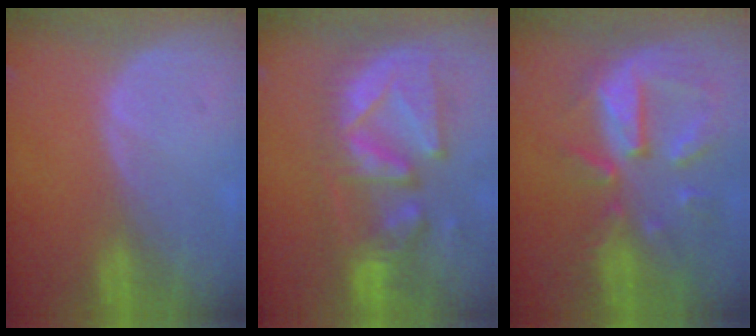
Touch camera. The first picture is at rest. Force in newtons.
{"total": 12.1, "press": 10.9, "slide": 5.2}
{"total": 10.7, "press": 9.5, "slide": 5.0}